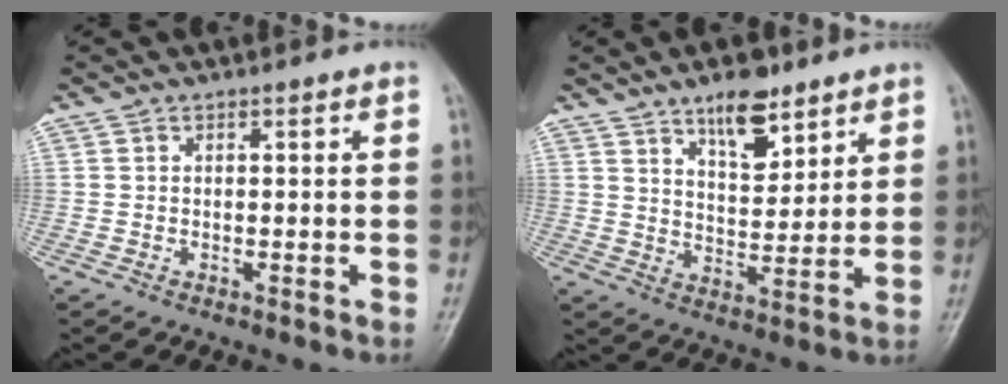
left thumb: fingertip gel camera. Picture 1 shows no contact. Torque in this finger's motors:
{"motor_torque": [-0.21, 0.05, -0.26, -0.23, 0.07]}